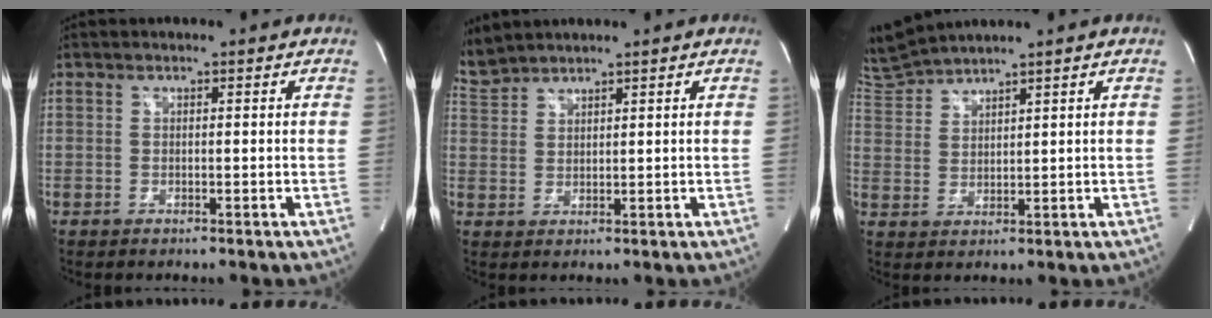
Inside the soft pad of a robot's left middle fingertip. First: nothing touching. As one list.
[{"total": 3.7, "force": [3.7, -0.1, 0.0], "torque": [-0.019, 0.017, 0.085]}, {"total": 5.8, "force": [5.6, -1.1, 0.8], "torque": [-0.034, 0.004, 0.124]}]